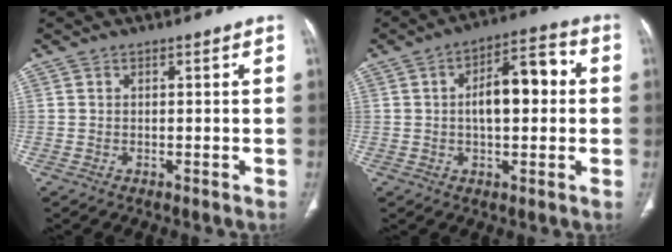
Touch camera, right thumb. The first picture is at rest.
{"total": 11.6, "force": [1.0, 5.6, 10.1], "torque": [-0.142, 0.029, 0.010]}